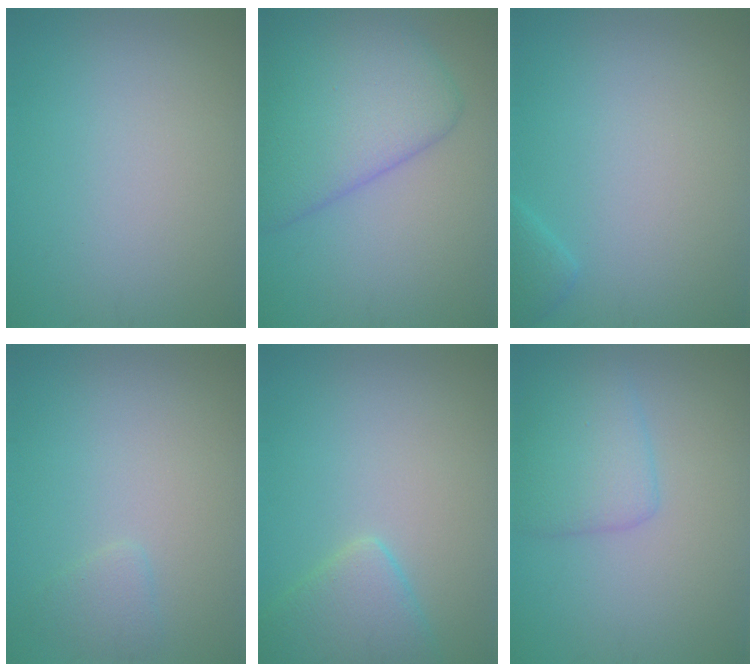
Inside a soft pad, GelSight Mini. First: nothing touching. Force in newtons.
{"total": 7.8, "press": 7.8, "slide": 0.5}
{"total": 1.3, "press": 1.3, "slide": 0.1}
{"total": 1.2, "press": 1.2, "slide": 0.1}
{"total": 3.7, "press": 3.7, "slide": 0.3}
{"total": 3.8, "press": 3.8, "slide": 0.1}